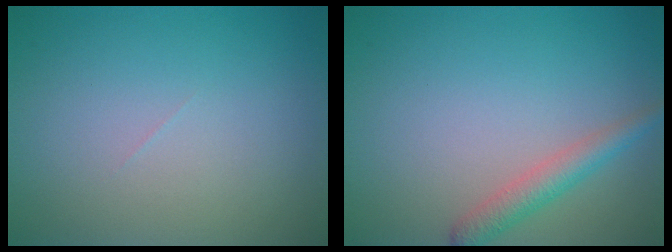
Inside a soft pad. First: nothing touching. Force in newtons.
{"total": 2.4, "press": 2.4, "slide": 0.1}